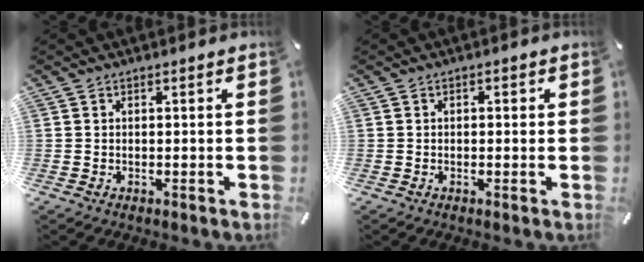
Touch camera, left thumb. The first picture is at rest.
{"total": 0.9, "force": [-0.2, 0.7, 0.5], "torque": [-0.009, 0.005, -0.004]}